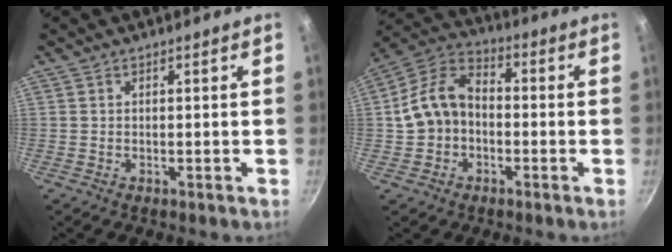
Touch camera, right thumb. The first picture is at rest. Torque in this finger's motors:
{"motor_torque": [-0.17, 0.38, -0.12, -0.18, 0.17]}